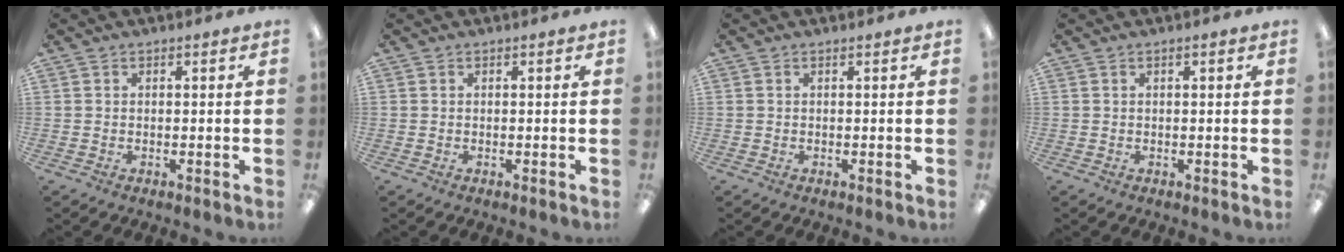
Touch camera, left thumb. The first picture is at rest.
{"total": 0.0}
{"total": 0.0}
{"total": 0.5, "force": [0.1, 0.1, 0.5], "torque": [-0.009, 0.002, 0.002]}